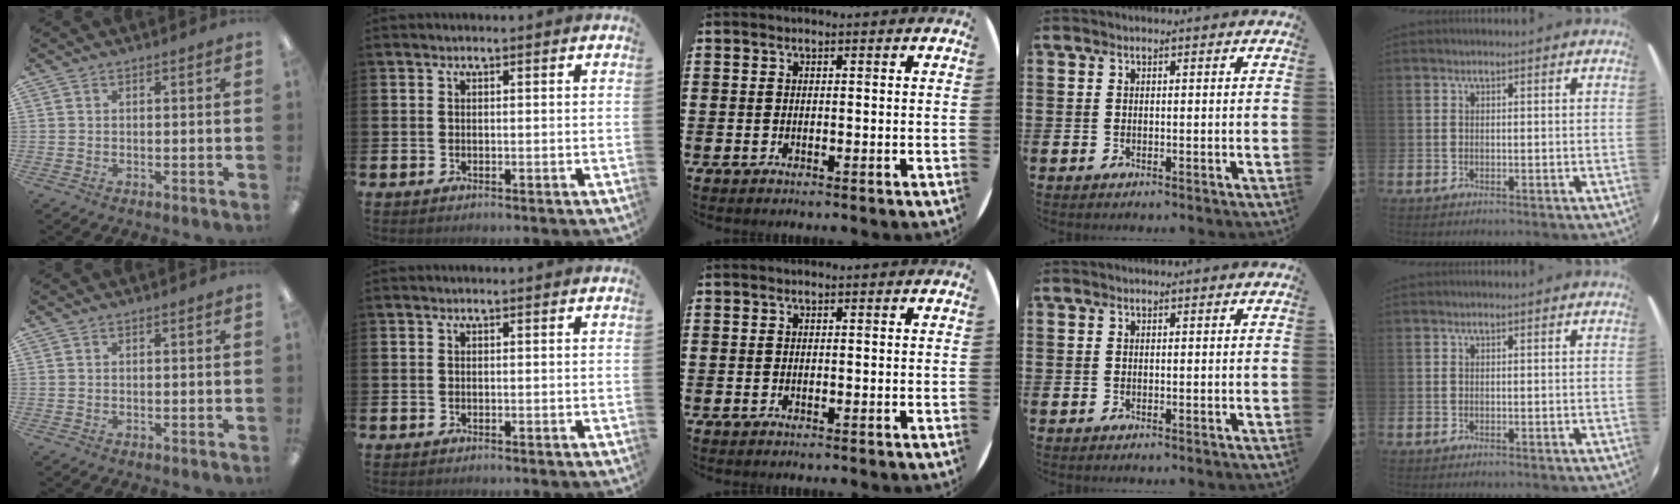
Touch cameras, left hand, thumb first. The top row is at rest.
{}